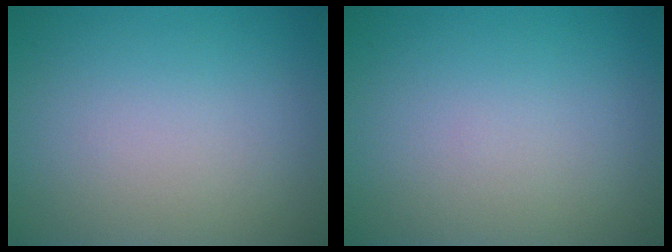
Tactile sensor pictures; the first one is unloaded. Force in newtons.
{"total": 0.0}